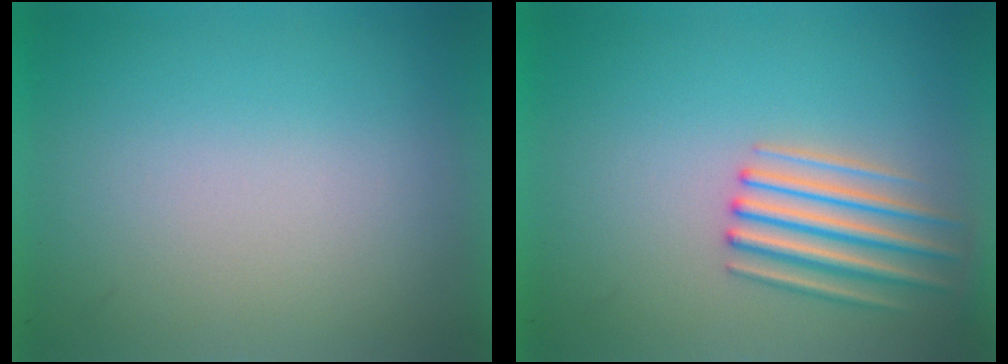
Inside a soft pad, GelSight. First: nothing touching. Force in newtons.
{"total": 1.6}